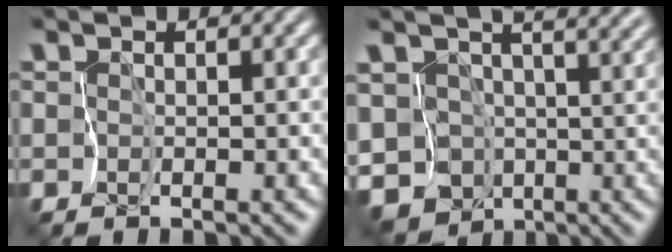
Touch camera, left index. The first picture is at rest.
{"total": 8.0, "force": [0.5, 5.9, 5.4], "torque": [-0.088, -0.009, 0.012]}